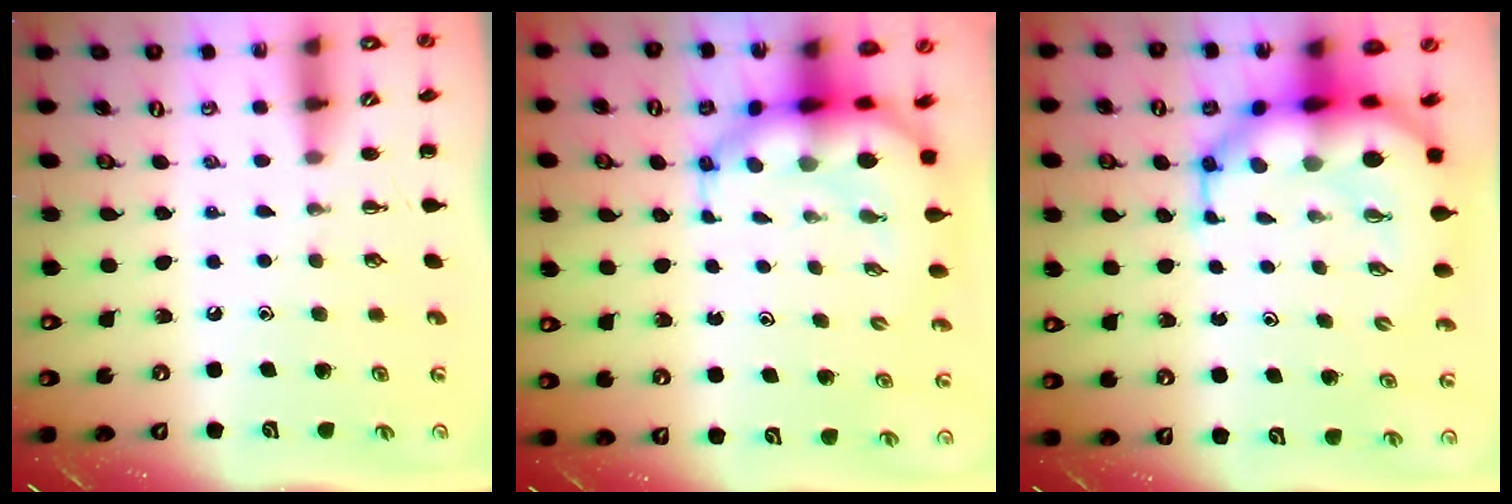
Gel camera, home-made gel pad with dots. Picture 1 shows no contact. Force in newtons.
{"total": 7.9, "press": 7.7, "slide": 1.9}
{"total": 11.8, "press": 11.4, "slide": 3.0}